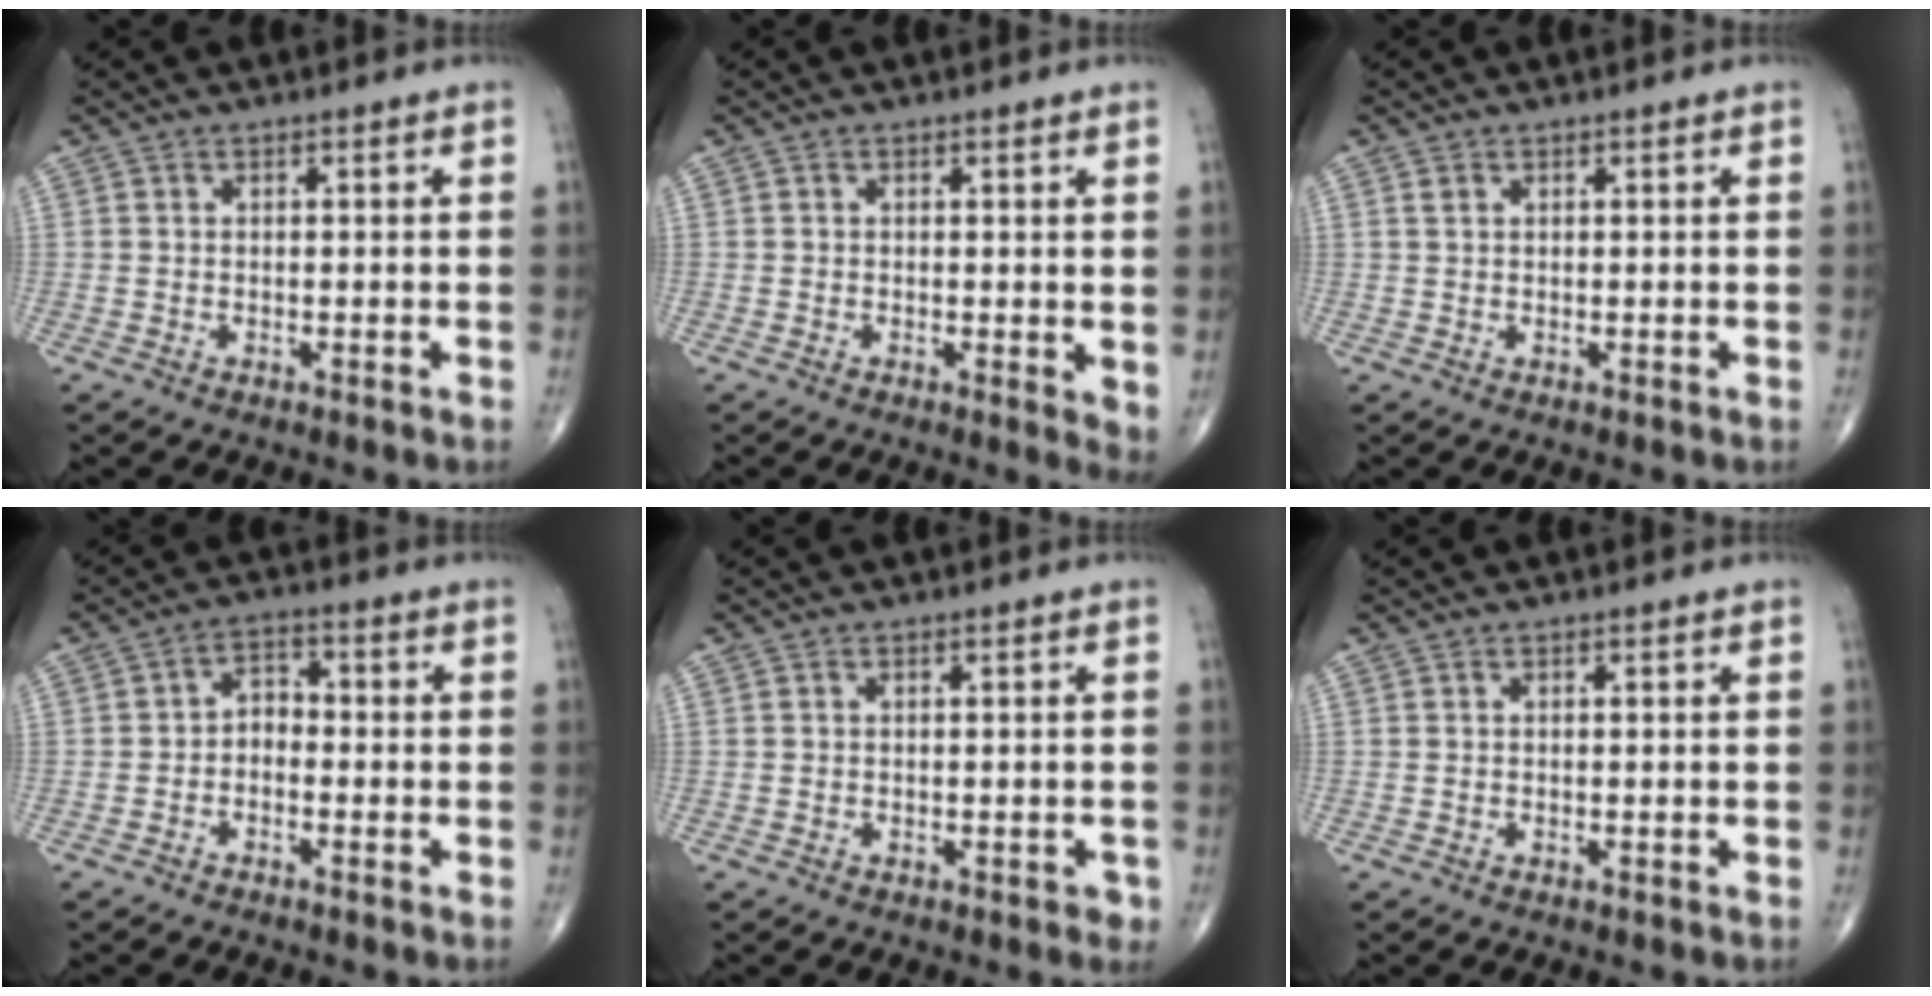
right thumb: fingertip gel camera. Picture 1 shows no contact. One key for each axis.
{"total": 3.0, "fx": 0.3, "fy": 1.2, "fz": 2.8, "tx": -0.035, "ty": -0.010, "tz": 0.001}
{"total": 1.1, "fx": 0.5, "fy": 0.8, "fz": 0.6, "tx": -0.009, "ty": 0.002, "tz": 0.011}
{"total": 3.8, "fx": -1.1, "fy": 2.7, "fz": 2.4, "tx": -0.024, "ty": 0.024, "tz": -0.032}
{"total": 1.3, "fx": -0.4, "fy": 0.8, "fz": 0.9, "tx": -0.006, "ty": 0.000, "tz": -0.005}
{"total": 0.0}